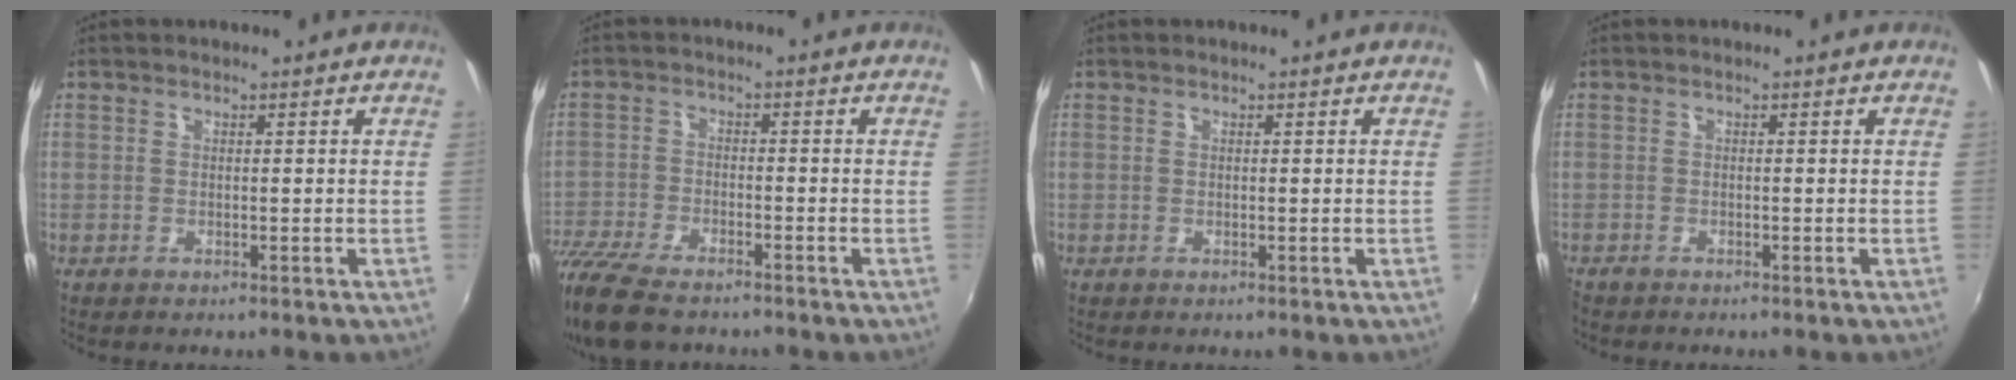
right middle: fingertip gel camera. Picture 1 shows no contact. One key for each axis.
{"total": 13.5, "fx": -10.9, "fy": 4.3, "fz": 6.7, "tx": -0.172, "ty": -0.038, "tz": -0.204}
{"total": 0.0}
{"total": 0.8, "fx": -0.8, "fy": 0.2, "fz": 0.2, "tx": -0.006, "ty": -0.004, "tz": -0.017}